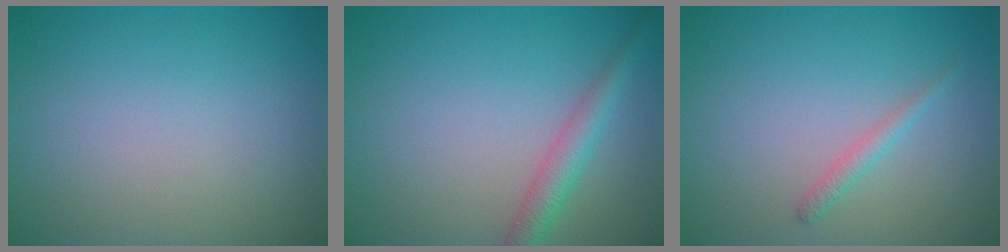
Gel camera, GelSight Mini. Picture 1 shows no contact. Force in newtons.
{"total": 2.8, "press": 2.8, "slide": 0.2}
{"total": 1.2, "press": 1.2, "slide": 0.1}